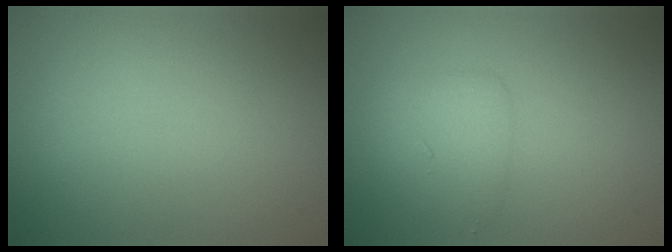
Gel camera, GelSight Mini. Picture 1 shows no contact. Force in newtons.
{"total": 2.3, "press": 2.3, "slide": 0.1}